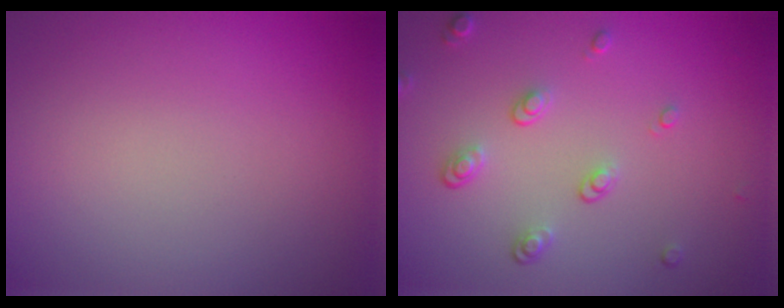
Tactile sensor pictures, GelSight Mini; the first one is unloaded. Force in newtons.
{"total": 2.2, "press": 1.4, "slide": 1.7}